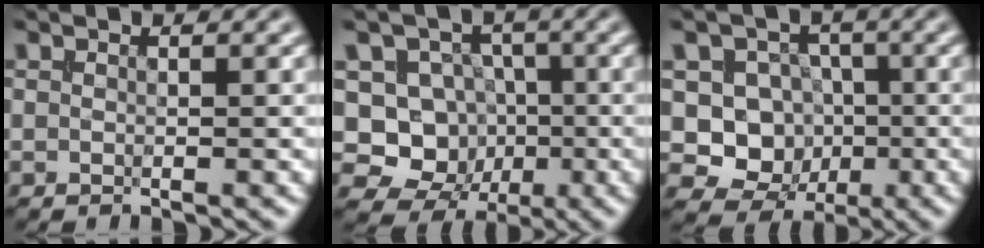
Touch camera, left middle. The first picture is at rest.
{"total": 8.5, "force": [-0.9, 7.9, 3.0], "torque": [-0.043, 0.016, -0.040]}
{"total": 7.0, "force": [-0.5, 6.5, 2.4], "torque": [-0.024, 0.005, -0.031]}